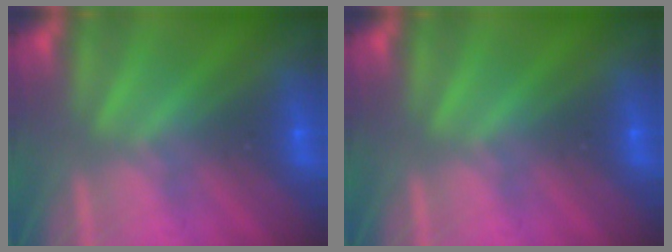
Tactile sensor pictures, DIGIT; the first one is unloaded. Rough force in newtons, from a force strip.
{"total": 0.0}